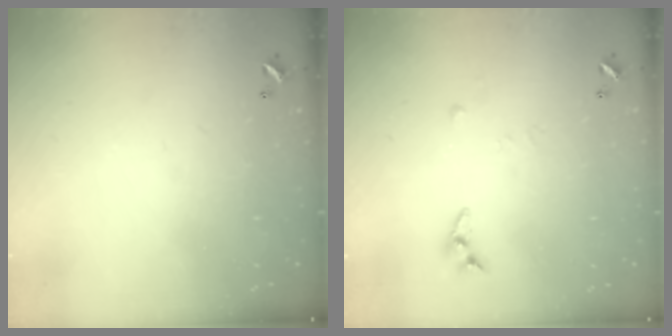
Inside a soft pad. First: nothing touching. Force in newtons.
{"total": 4.4, "press": 4.4, "slide": 0.3}